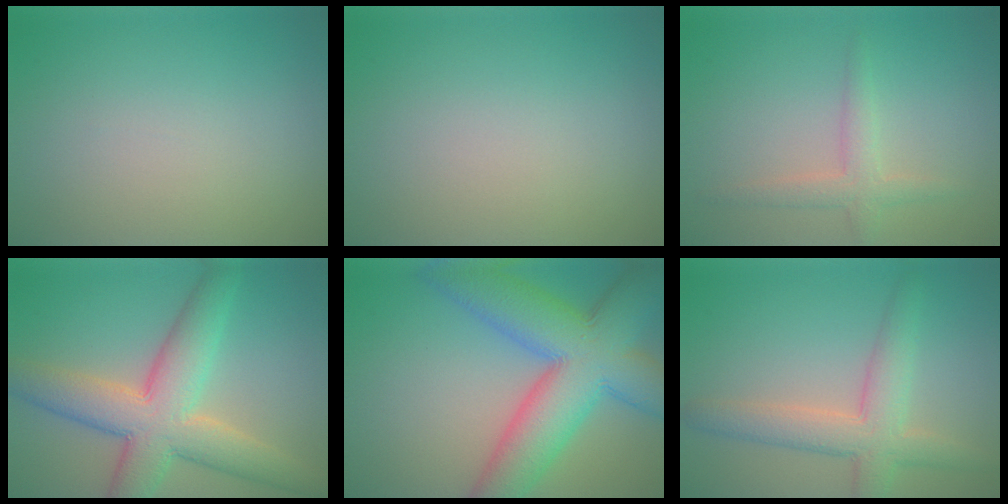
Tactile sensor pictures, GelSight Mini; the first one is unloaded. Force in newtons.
{"total": 0.0}
{"total": 2.3, "press": 2.3, "slide": 0.1}
{"total": 8.7, "press": 8.6, "slide": 0.4}
{"total": 12.1, "press": 12.1, "slide": 0.4}
{"total": 4.9, "press": 4.9, "slide": 0.3}